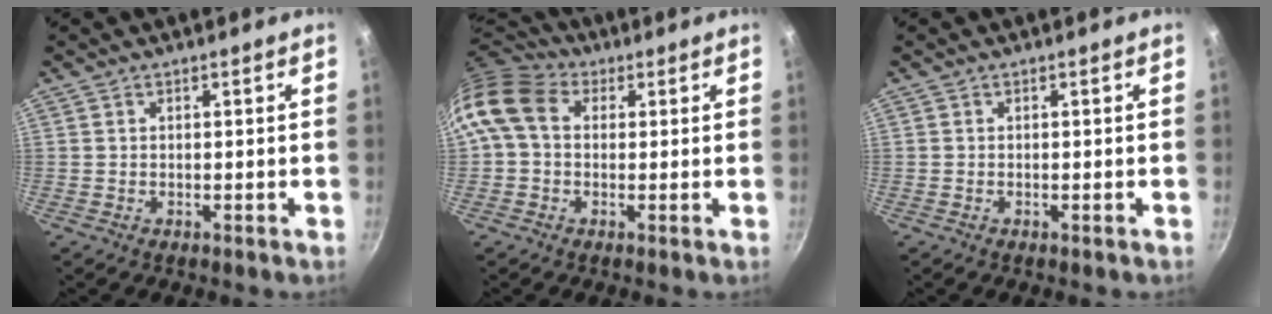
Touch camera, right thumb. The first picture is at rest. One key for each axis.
{"total": 11.1, "fx": 2.1, "fy": 8.5, "fz": 6.9, "tx": -0.124, "ty": 0.018, "tz": 0.017}
{"total": 0.0}